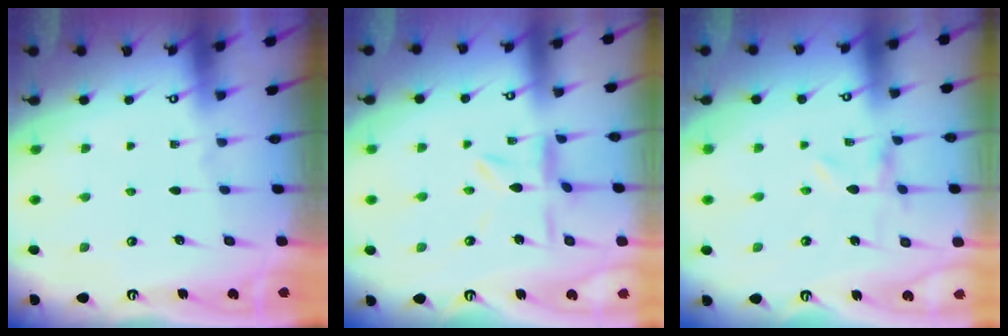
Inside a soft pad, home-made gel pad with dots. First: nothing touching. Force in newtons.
{"total": 4.7, "press": 4.7, "slide": 0.4}
{"total": 0.0}